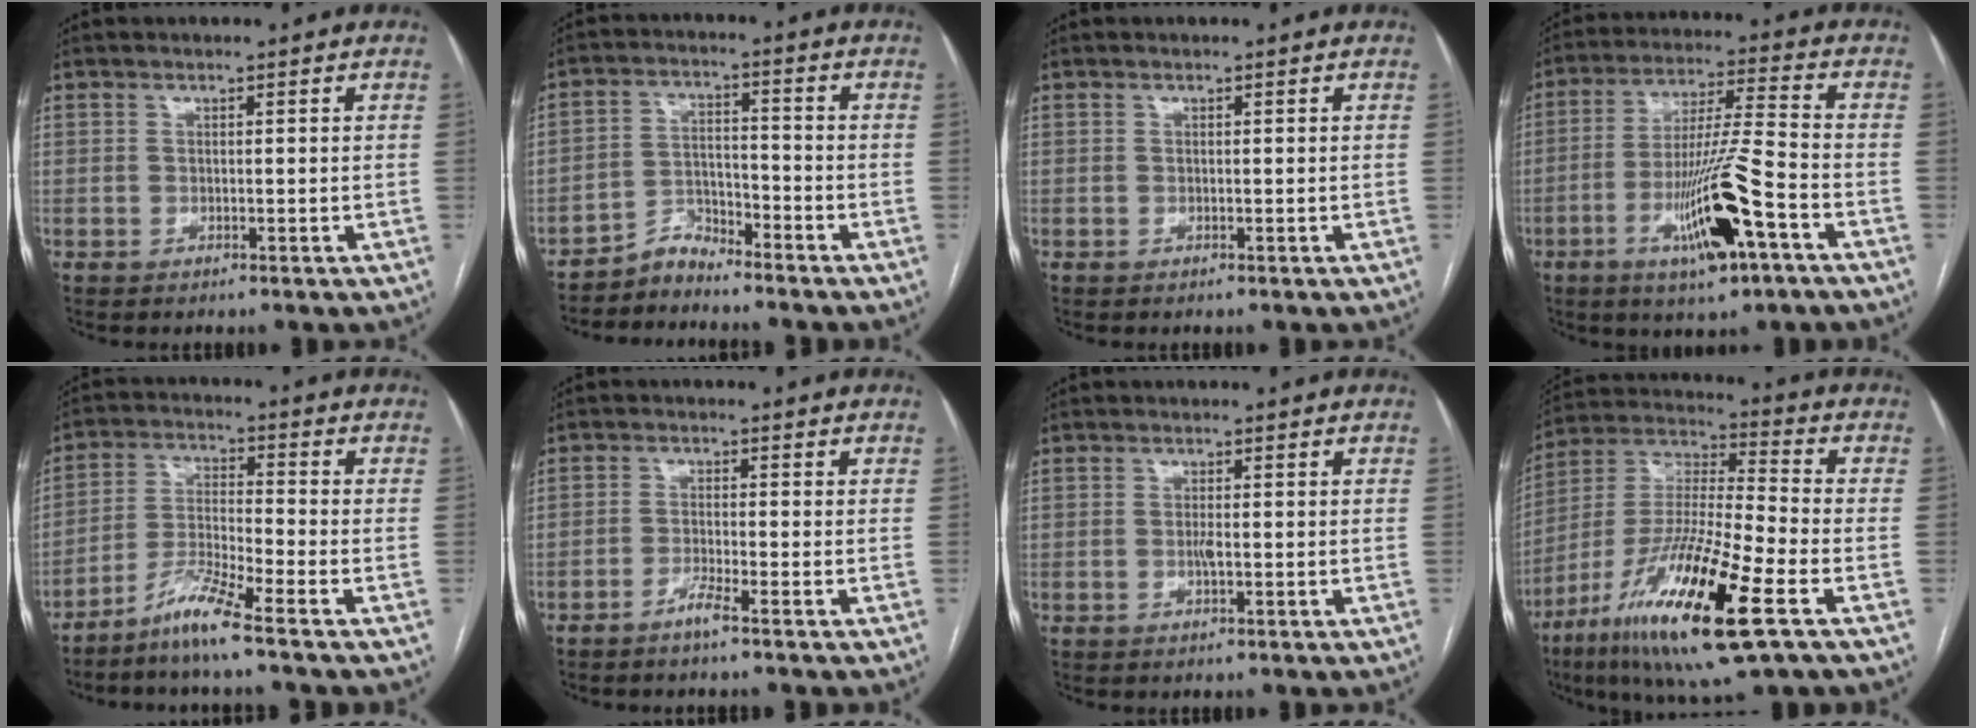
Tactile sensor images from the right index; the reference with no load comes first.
{"total": 4.3, "force": [-4.1, 1.2, -0.4], "torque": [0.013, 0.005, -0.074]}
{"total": 0.0}
{"total": 14.1, "force": [-6.0, 0.8, 12.7], "torque": [-0.242, -0.010, -0.101]}
{"total": 7.2, "force": [-5.7, -0.9, 4.4], "torque": [-0.092, -0.022, -0.116]}
{"total": 2.5, "force": [-2.0, -0.5, 1.5], "torque": [-0.037, -0.003, -0.041]}
{"total": 1.2, "force": [-0.2, 0.1, 1.1], "torque": [-0.023, -0.001, -0.004]}
{"total": 21.9, "force": [-10.4, 2.1, 19.1], "torque": [-0.385, -0.045, -0.189]}